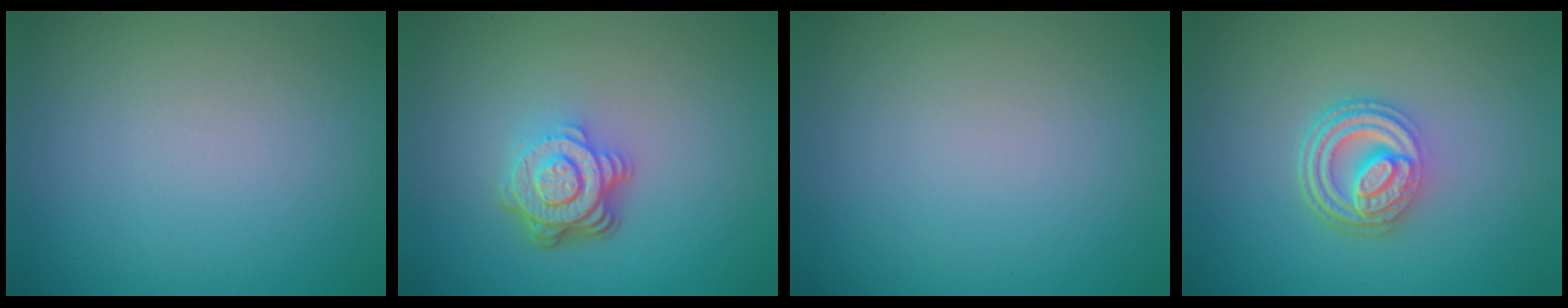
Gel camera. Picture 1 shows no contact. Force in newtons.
{"total": 4.9, "press": 3.4, "slide": 3.5}
{"total": 0.0}
{"total": 4.8, "press": 3.4, "slide": 3.3}